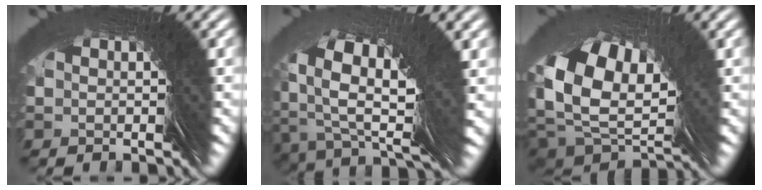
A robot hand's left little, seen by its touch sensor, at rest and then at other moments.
{"total": 4.8, "force": [-0.3, 1.8, 4.4], "torque": [-0.068, 0.004, -0.005]}
{"total": 8.9, "force": [1.1, 5.9, 6.6], "torque": [-0.124, -0.007, 0.014]}